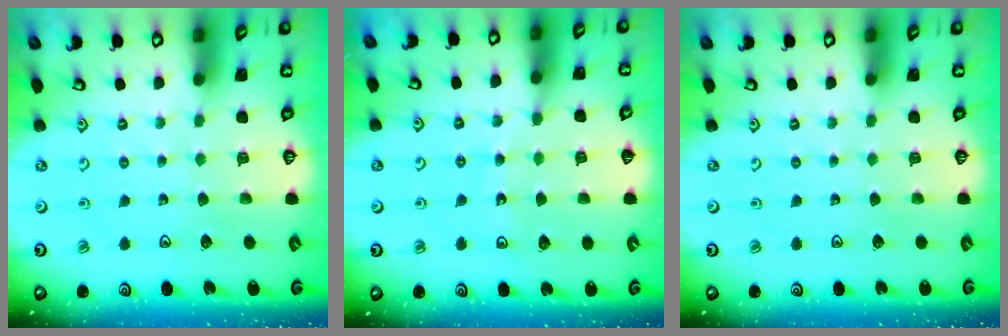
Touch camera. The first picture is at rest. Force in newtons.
{"total": 10.0, "press": 9.6, "slide": 2.9}
{"total": 0.0}